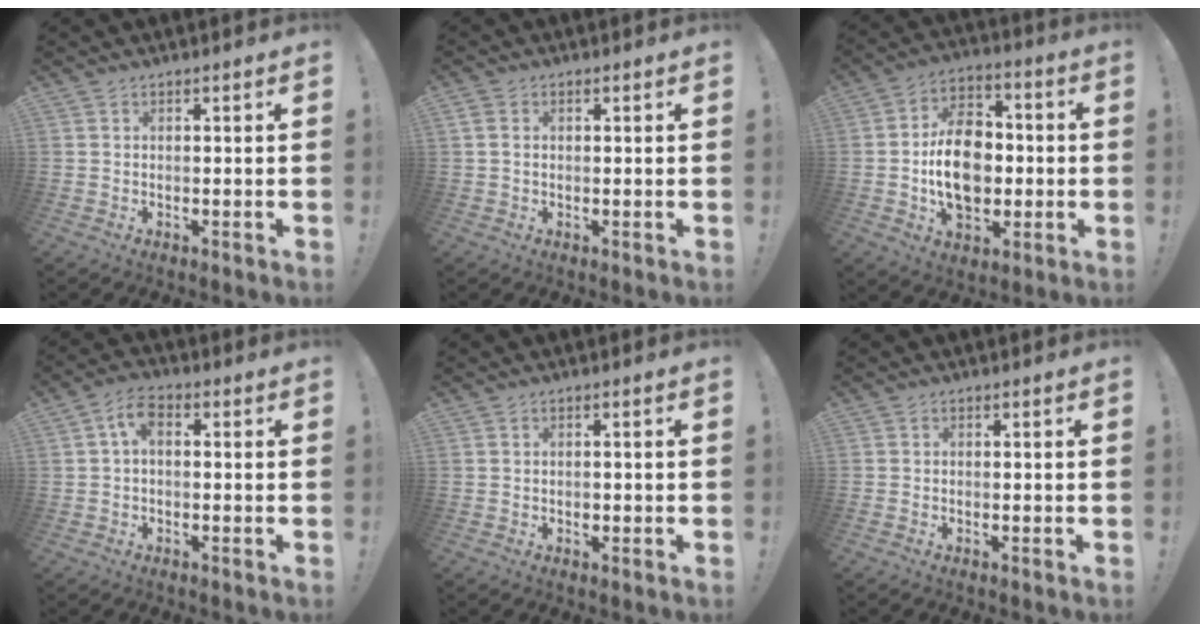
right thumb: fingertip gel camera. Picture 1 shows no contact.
{"total": 1.9, "force": [0.4, 1.4, 1.2], "torque": [-0.027, 0.006, 0.008]}
{"total": 16.8, "force": [-1.5, 12.0, 11.6], "torque": [-0.200, 0.011, -0.026]}
{"total": 5.3, "force": [0.6, 3.0, 4.4], "torque": [-0.075, 0.008, 0.013]}
{"total": 1.1, "force": [-0.6, 0.6, 0.7], "torque": [-0.012, 0.003, -0.010]}
{"total": 0.6, "force": [-0.5, -0.1, 0.3], "torque": [-0.007, 0.001, -0.009]}